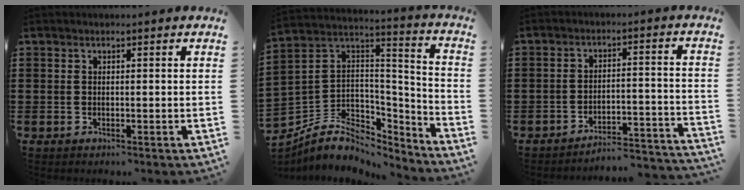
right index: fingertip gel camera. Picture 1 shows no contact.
{"total": 7.3, "force": [-4.2, 5.4, 2.7], "torque": [-0.078, -0.006, -0.076]}
{"total": 4.1, "force": [-4.0, 0.2, 0.8], "torque": [-0.018, -0.006, -0.086]}